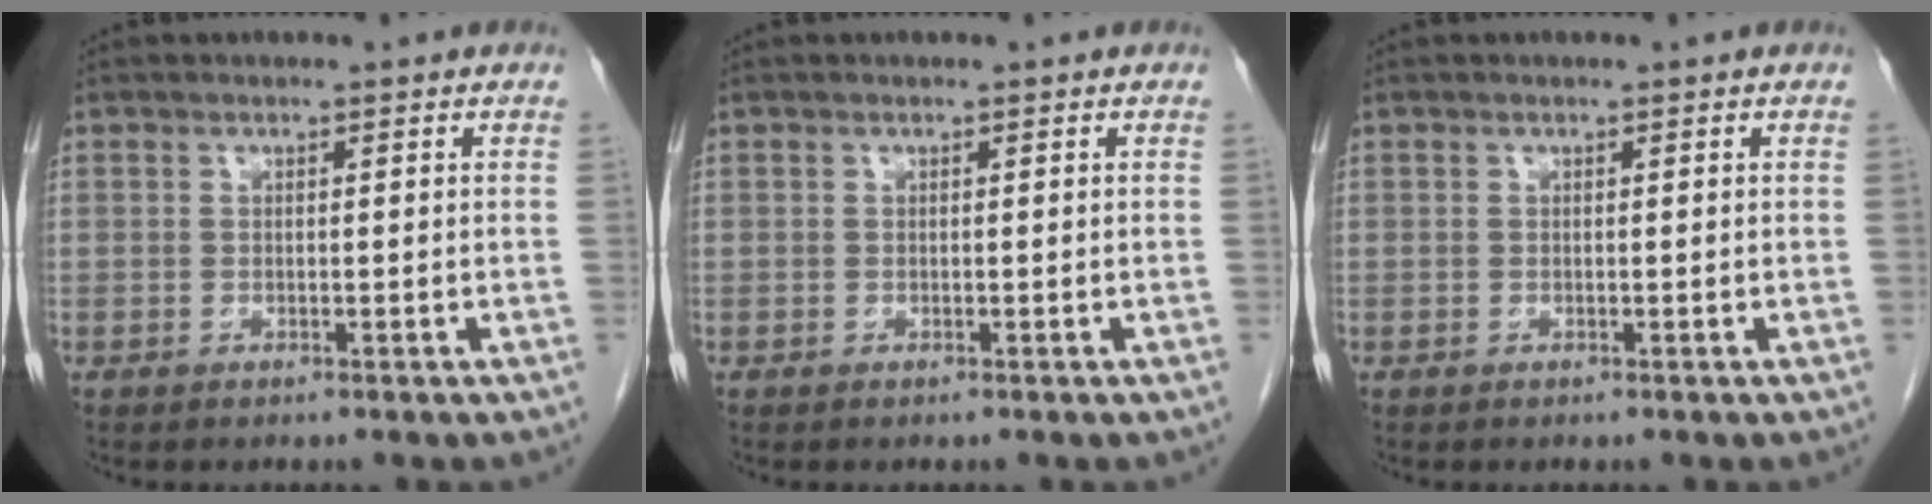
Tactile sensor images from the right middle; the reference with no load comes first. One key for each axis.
{"total": 0.0}
{"total": 0.0}